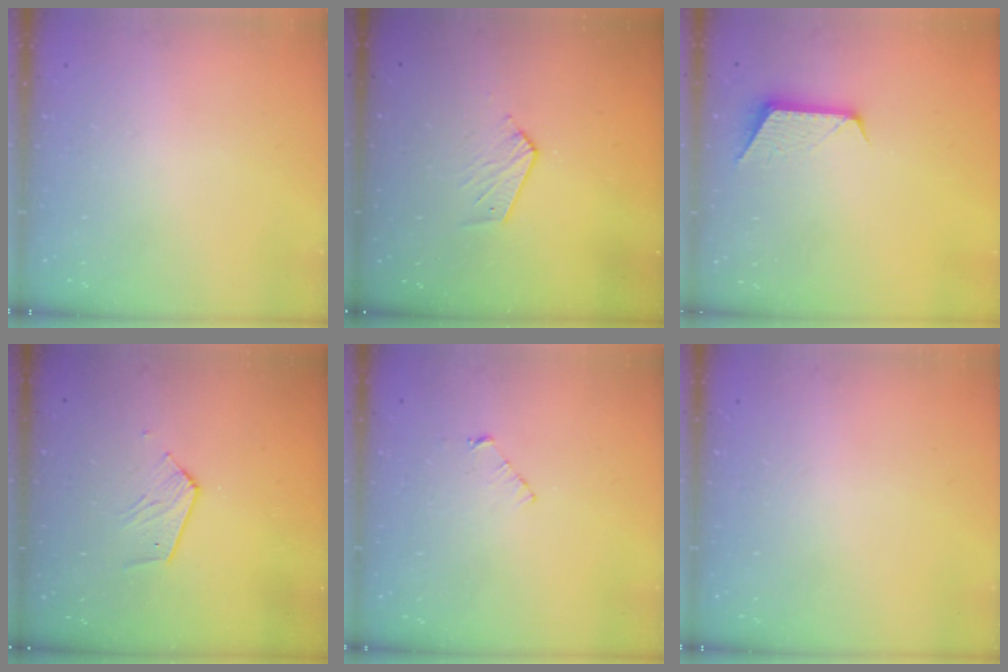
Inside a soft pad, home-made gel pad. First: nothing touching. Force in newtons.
{"total": 4.8, "press": 4.8, "slide": 0.5}
{"total": 7.2, "press": 7.2, "slide": 0.6}
{"total": 5.3, "press": 5.3, "slide": 0.5}
{"total": 3.8, "press": 3.8, "slide": 0.3}
{"total": 0.0}